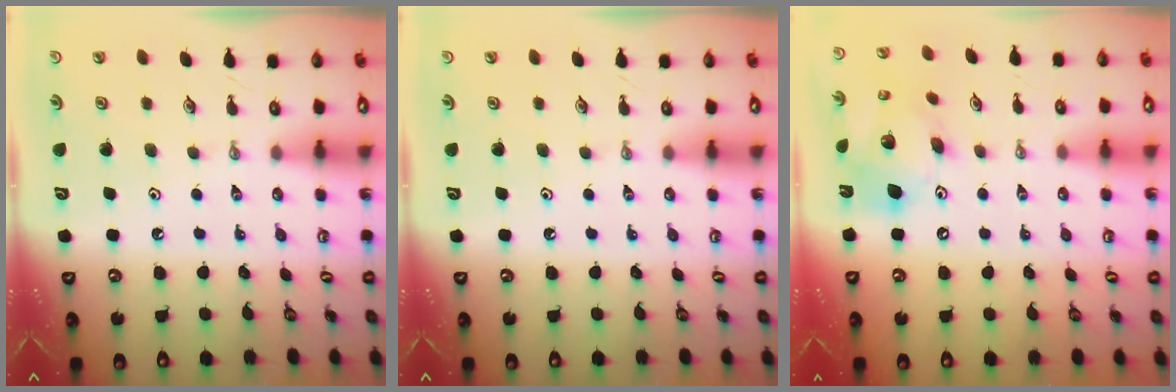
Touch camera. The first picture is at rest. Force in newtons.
{"total": 0.0}
{"total": 15.6, "press": 15.3, "slide": 2.8}